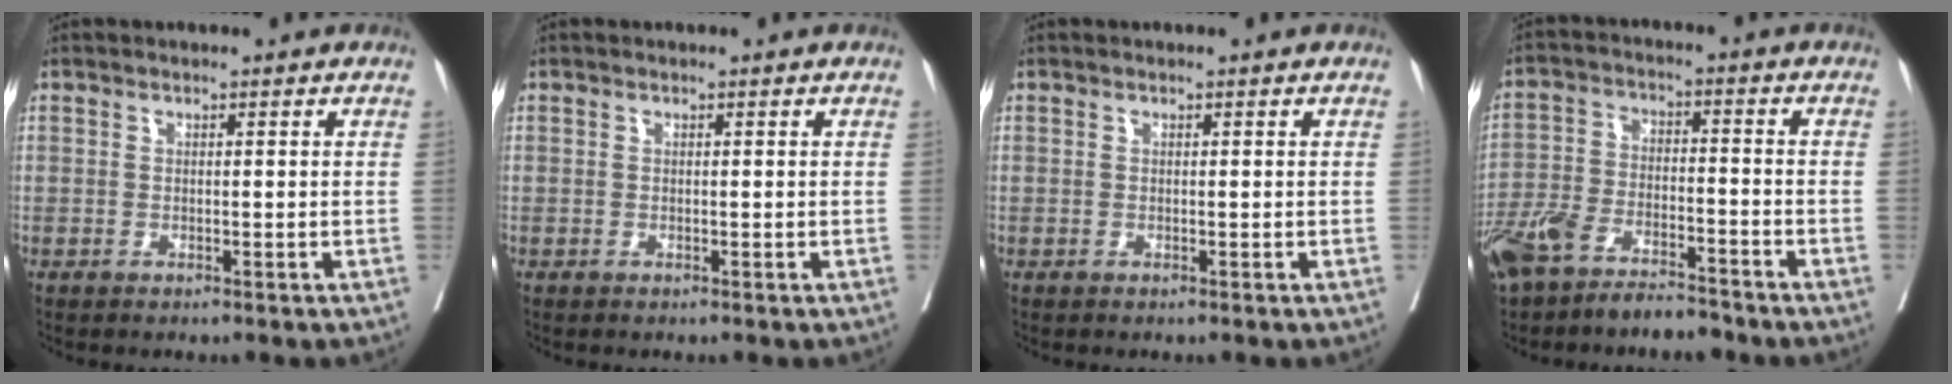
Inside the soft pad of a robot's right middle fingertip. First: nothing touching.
{"total": 0.0}
{"total": 0.0}
{"total": 10.8, "force": [-8.8, 3.2, 5.3], "torque": [-0.108, -0.006, -0.161]}